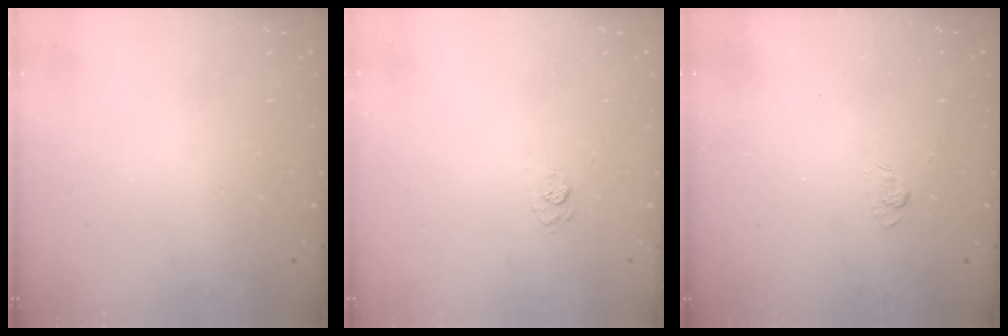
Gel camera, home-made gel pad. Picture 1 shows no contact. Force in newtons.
{"total": 6.9, "press": 6.8, "slide": 1.3}
{"total": 3.8, "press": 3.6, "slide": 1.4}